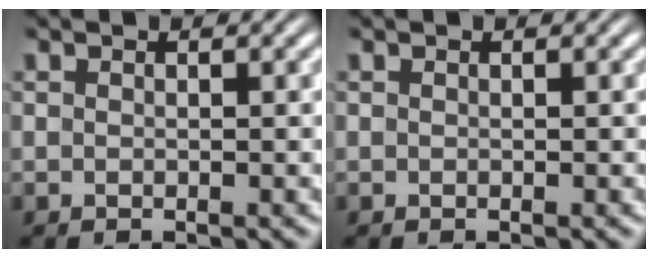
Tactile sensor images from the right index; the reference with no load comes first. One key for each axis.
{"total": 0.0}